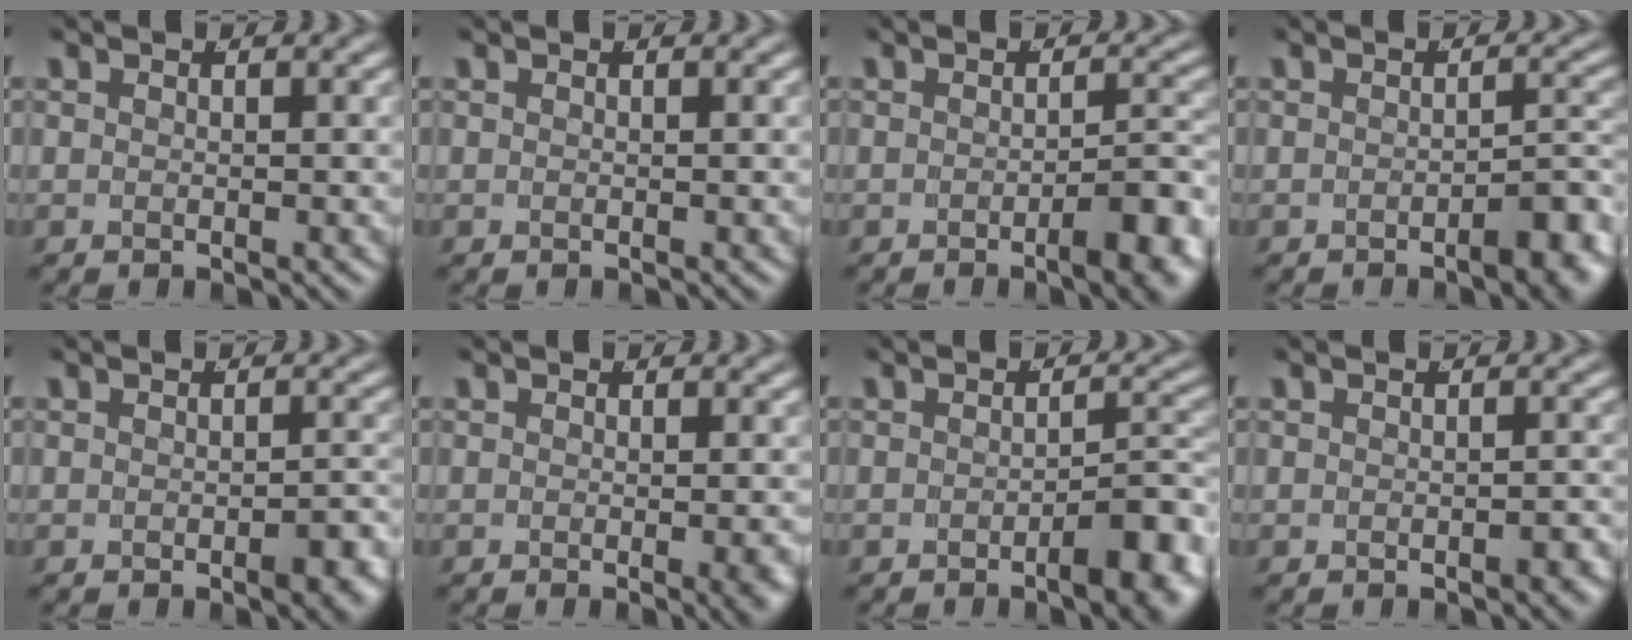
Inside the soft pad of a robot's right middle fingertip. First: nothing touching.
{"total": 0.0}
{"total": 3.8, "force": [-1.9, 0.6, 3.2], "torque": [-0.034, 0.005, -0.035]}
{"total": 3.3, "force": [-1.9, 0.7, 2.6], "torque": [-0.025, 0.001, -0.032]}
{"total": 2.0, "force": [-1.3, 0.5, 1.4], "torque": [-0.019, 0.001, -0.022]}
{"total": 1.4, "force": [-0.4, -0.1, 1.3], "torque": [-0.015, 0.000, -0.006]}
{"total": 4.2, "force": [-2.1, 0.8, 3.5], "torque": [-0.034, 0.003, -0.036]}
{"total": 1.0, "force": [-0.9, 0.1, 0.5], "torque": [-0.009, 0.002, -0.015]}